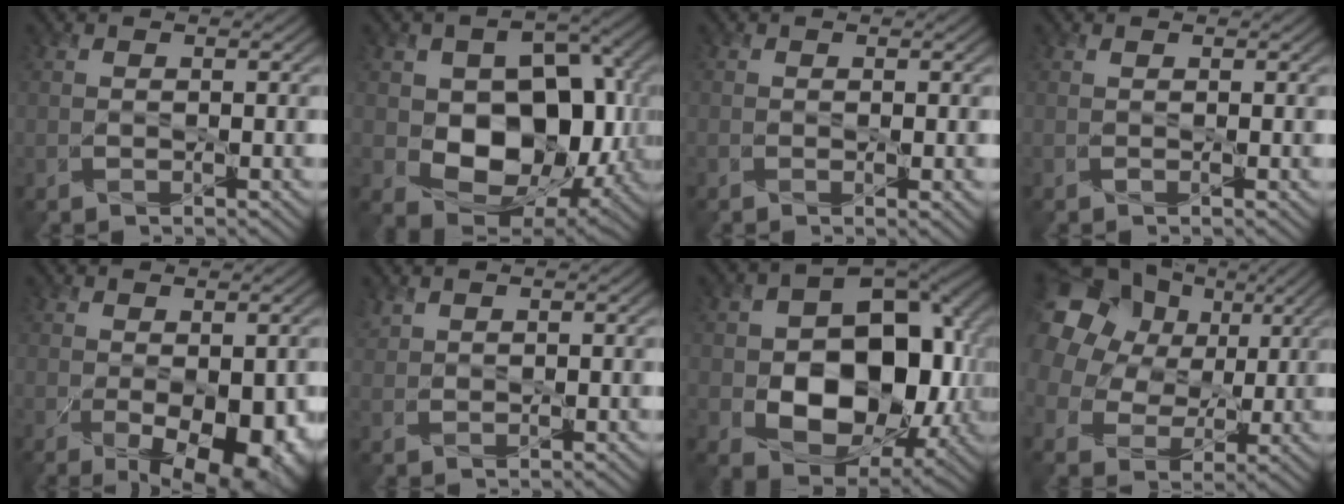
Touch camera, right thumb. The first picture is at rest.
{"total": 12.7, "force": [-1.1, 8.9, 9.0], "torque": [-0.121, -0.013, -0.016]}
{"total": 0.7, "force": [-0.2, 0.3, 0.7], "torque": [-0.007, 0.001, -0.004]}
{"total": 0.0}
{"total": 8.6, "force": [-2.4, 4.4, 6.9], "torque": [-0.100, -0.034, -0.014]}
{"total": 1.6, "force": [1.4, 0.6, 0.4], "torque": [-0.014, 0.006, 0.033]}
{"total": 15.3, "force": [-1.8, 10.6, 10.8], "torque": [-0.145, -0.017, -0.027]}
{"total": 17.2, "force": [7.1, 13.0, 8.8], "torque": [-0.261, 0.055, 0.147]}